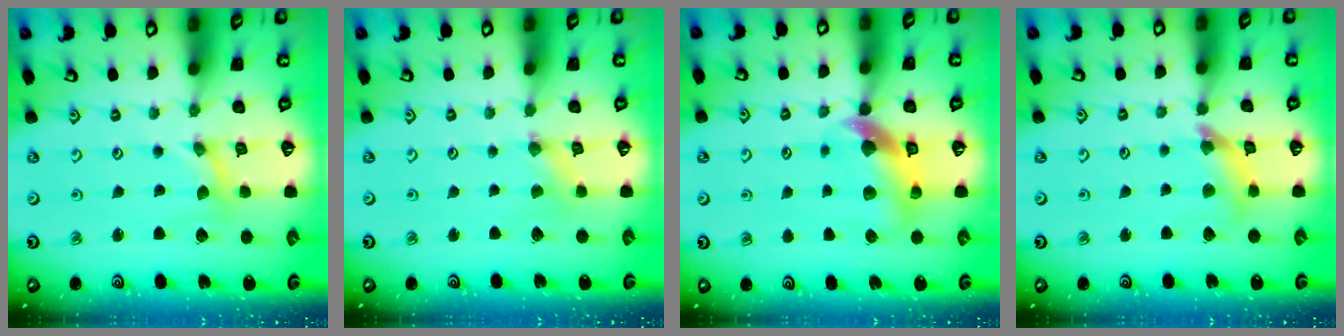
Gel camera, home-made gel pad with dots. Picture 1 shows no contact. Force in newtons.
{"total": 0.0}
{"total": 10.8, "press": 10.7, "slide": 1.6}
{"total": 9.5, "press": 9.5, "slide": 1.1}